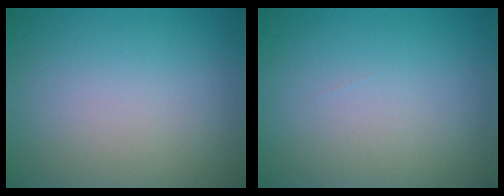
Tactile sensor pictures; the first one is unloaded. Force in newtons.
{"total": 0.0}